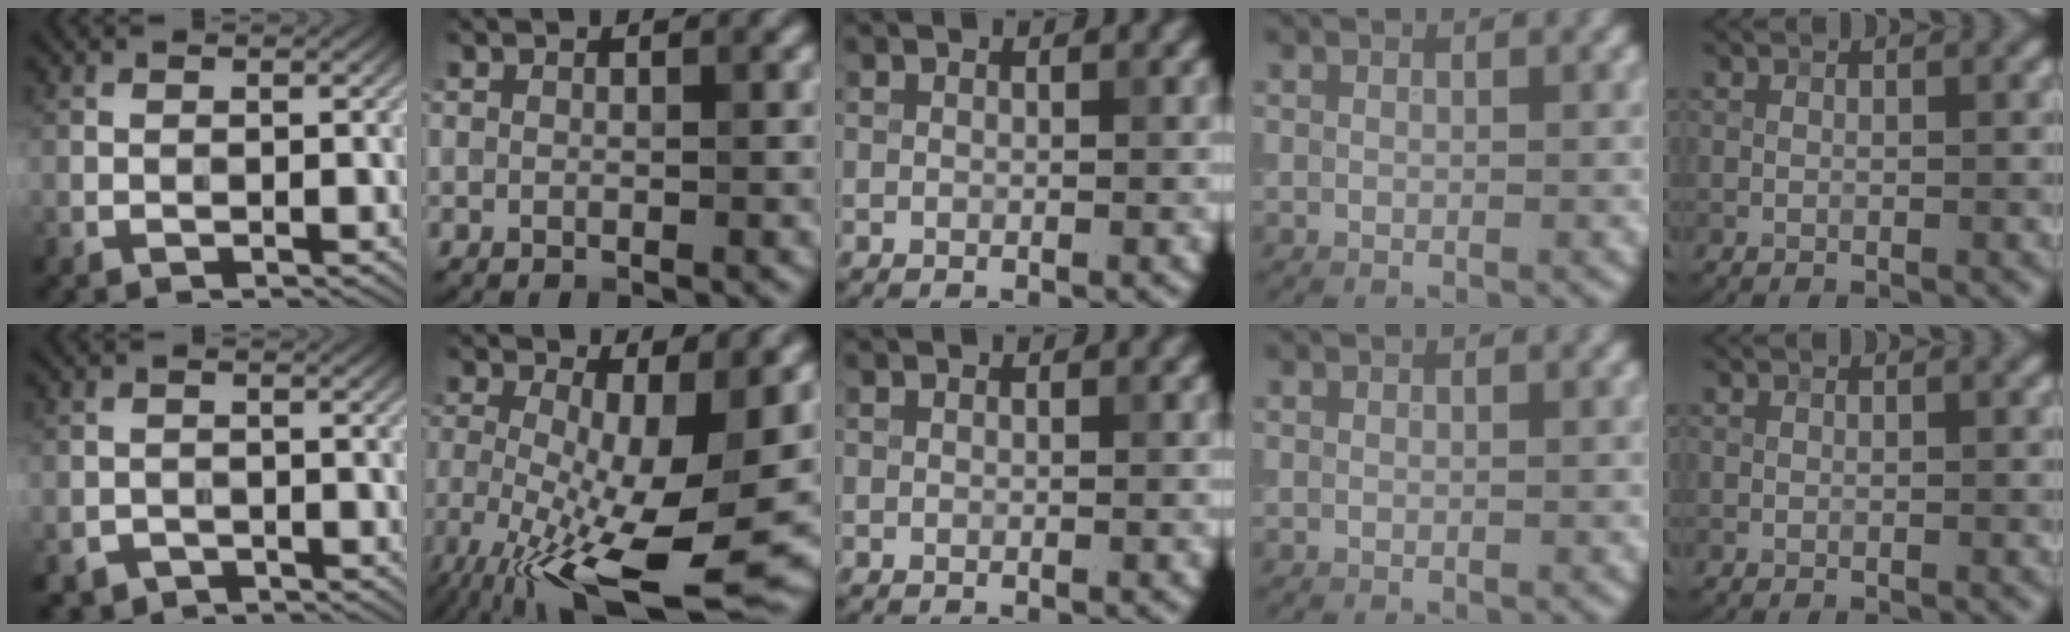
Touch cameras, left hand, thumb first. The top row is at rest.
{"thumb": {"total": 2.4, "force": [-1.7, 1.6, 0.4], "torque": [-0.003, -0.005, -0.034]}, "index": {"total": 13.3, "force": [-4.0, 4.1, 12.1], "torque": [-0.208, -0.027, -0.065]}}